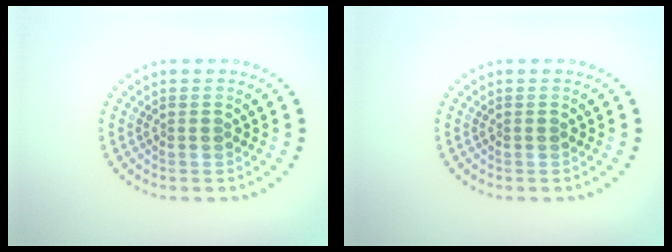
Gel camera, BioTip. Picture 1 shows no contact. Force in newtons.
{"total": 0.0}